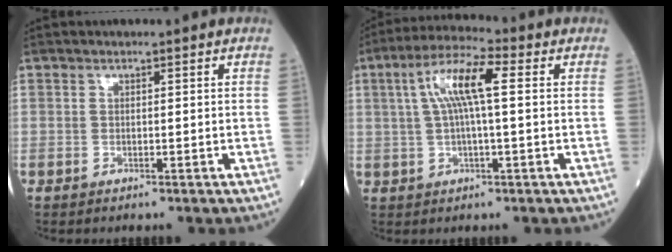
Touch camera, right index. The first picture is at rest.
{"total": 8.8, "force": [1.8, 1.2, 8.5], "torque": [-0.172, 0.025, 0.031]}